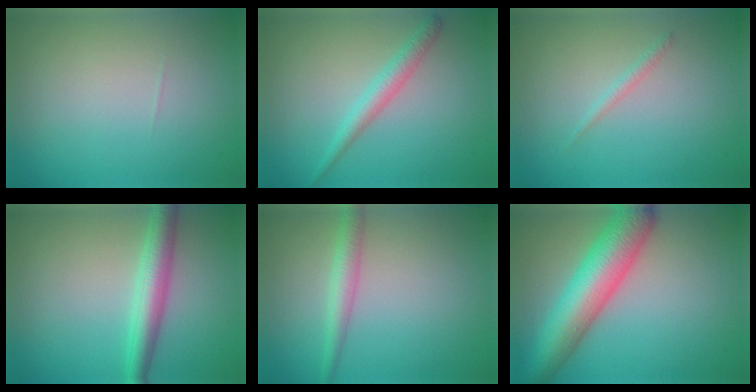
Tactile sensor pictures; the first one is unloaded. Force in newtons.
{"total": 2.4, "press": 2.4, "slide": 0.1}
{"total": 0.9, "press": 0.9, "slide": 0.0}
{"total": 4.0, "press": 4.0, "slide": 0.1}
{"total": 2.4, "press": 2.4, "slide": 0.1}
{"total": 8.6, "press": 8.6, "slide": 0.2}